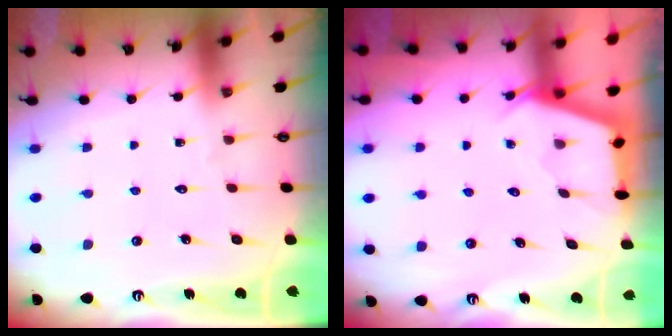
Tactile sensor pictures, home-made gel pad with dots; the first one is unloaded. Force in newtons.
{"total": 2.6, "press": 2.6, "slide": 0.3}